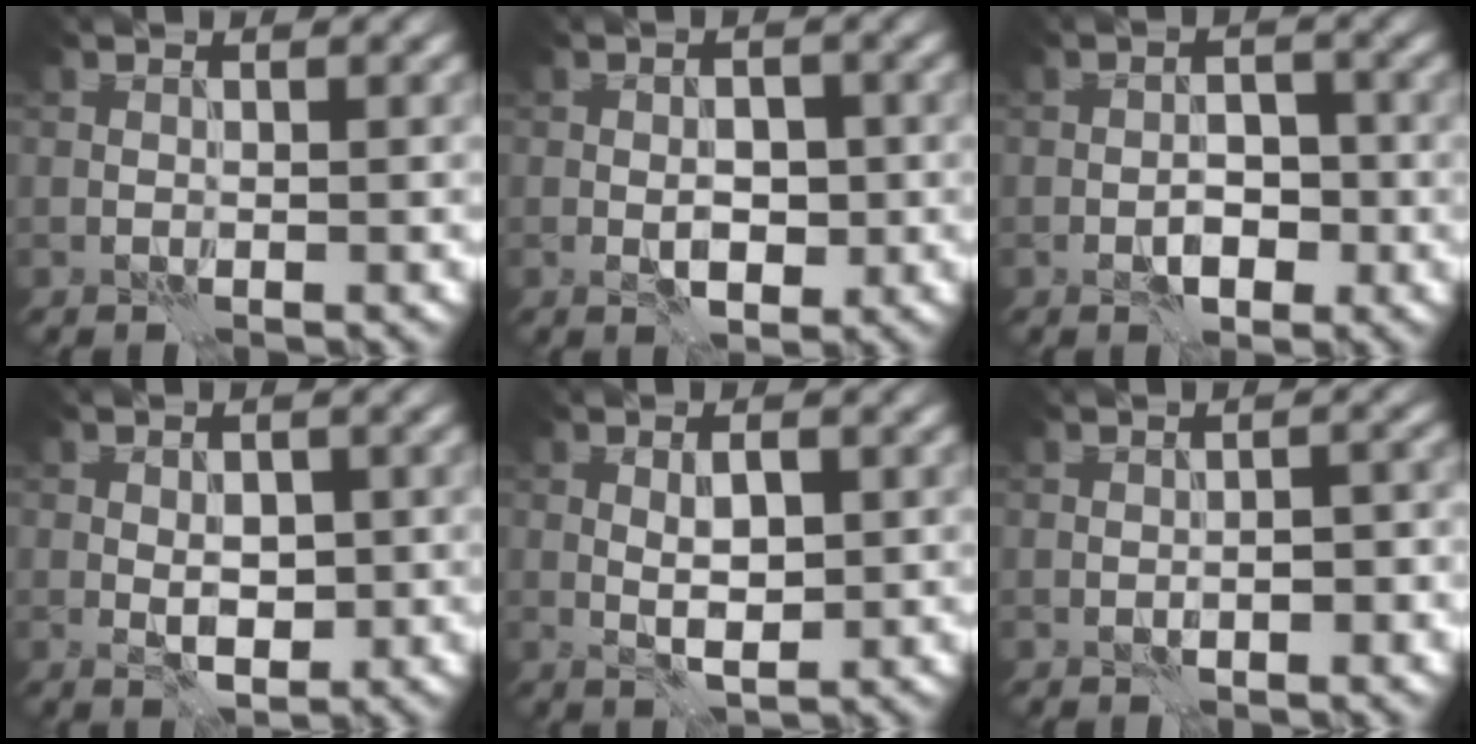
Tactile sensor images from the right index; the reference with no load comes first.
{"total": 3.0, "force": [-0.6, 1.7, 2.4], "torque": [-0.032, -0.001, -0.010]}
{"total": 2.8, "force": [-1.2, 1.5, 2.1], "torque": [-0.029, 0.005, -0.022]}
{"total": 2.8, "force": [-0.3, 1.6, 2.3], "torque": [-0.030, -0.001, -0.004]}
{"total": 2.7, "force": [0.2, 1.2, 2.4], "torque": [-0.043, -0.002, 0.006]}
{"total": 2.0, "force": [-0.7, 0.7, 1.7], "torque": [-0.019, 0.009, -0.011]}